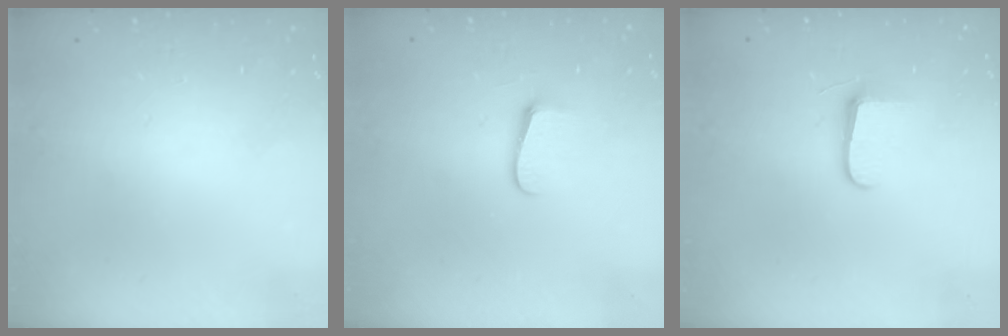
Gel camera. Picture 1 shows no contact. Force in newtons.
{"total": 6.0, "press": 6.0, "slide": 0.8}
{"total": 6.8, "press": 6.7, "slide": 0.9}